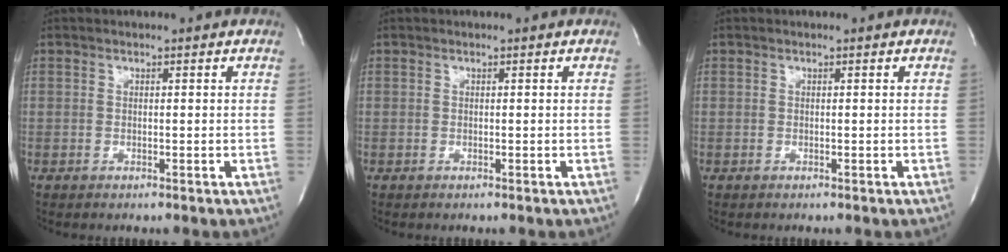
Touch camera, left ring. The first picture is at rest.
{"total": 0.0}
{"total": 0.0}